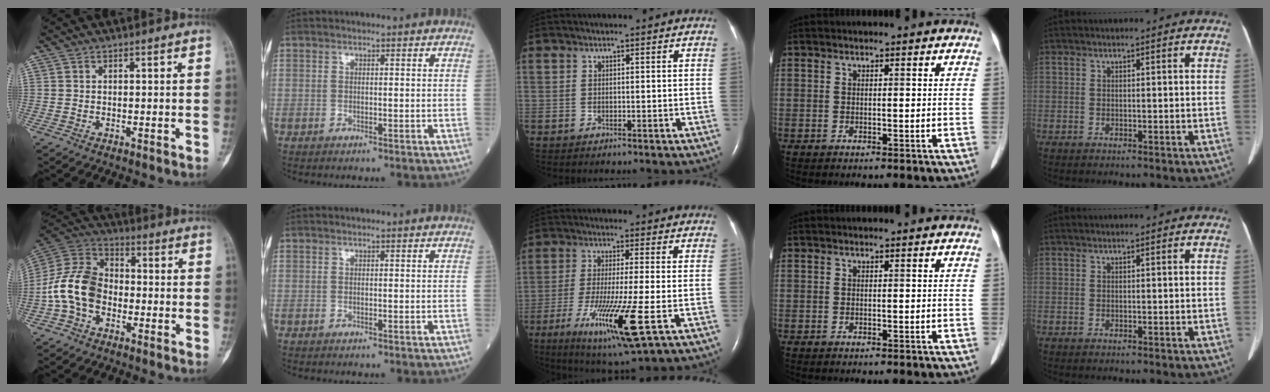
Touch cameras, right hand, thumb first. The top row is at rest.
{"thumb": {"total": 12.7, "force": [-3.1, 9.0, 8.3], "torque": [-0.157, 0.039, -0.072]}, "middle": {"total": 12.7, "force": [-4.7, 0.1, 11.8], "torque": [-0.230, -0.043, -0.080]}}